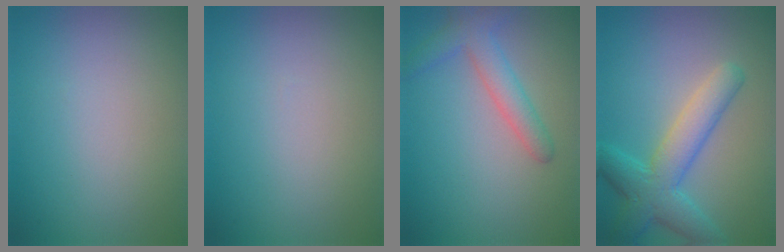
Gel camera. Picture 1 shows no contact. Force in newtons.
{"total": 0.0}
{"total": 3.3, "press": 3.3, "slide": 0.2}
{"total": 5.7, "press": 5.6, "slide": 0.2}